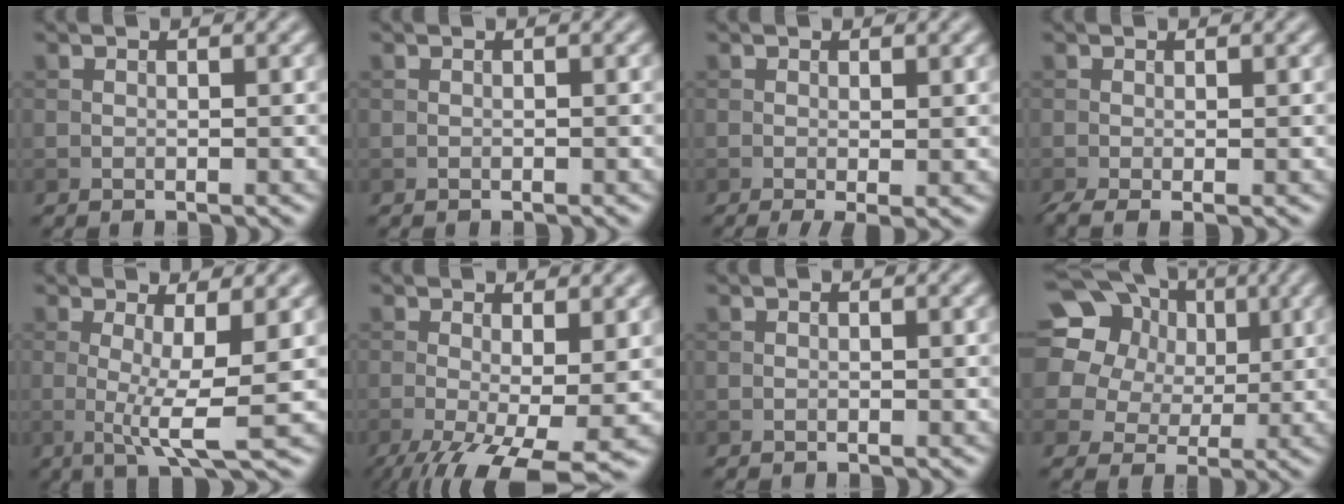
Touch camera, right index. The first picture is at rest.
{"total": 0.0}
{"total": 1.9, "force": [-0.3, 0.3, 1.8], "torque": [-0.031, -0.012, -0.004]}
{"total": 2.2, "force": [-0.7, 0.5, 2.0], "torque": [-0.042, -0.011, -0.014]}
{"total": 4.9, "force": [-0.1, 0.8, 4.8], "torque": [-0.085, -0.013, -0.003]}
{"total": 9.2, "force": [-3.7, 2.7, 8.0], "torque": [-0.140, -0.025, -0.057]}
{"total": 0.0}
{"total": 22.3, "force": [9.4, 17.8, 9.4], "torque": [-0.240, 0.061, 0.144]}